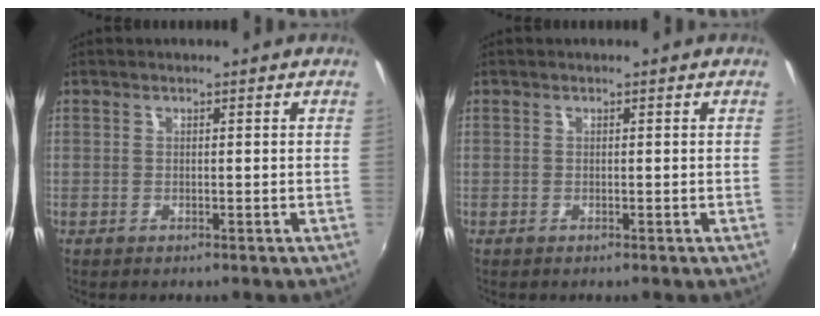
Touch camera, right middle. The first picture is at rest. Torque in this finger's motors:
{"motor_torque": [0.28, 0.05, 0.02, 0.01]}